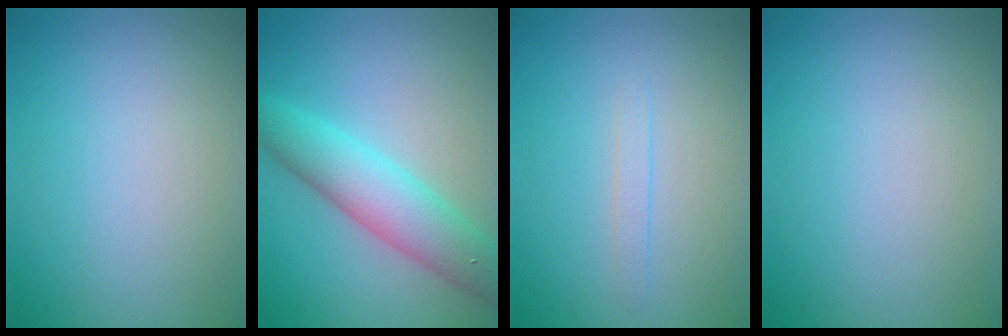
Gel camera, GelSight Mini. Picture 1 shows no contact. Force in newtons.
{"total": 5.9, "press": 5.9, "slide": 0.2}
{"total": 0.8, "press": 0.8, "slide": 0.2}
{"total": 0.0}